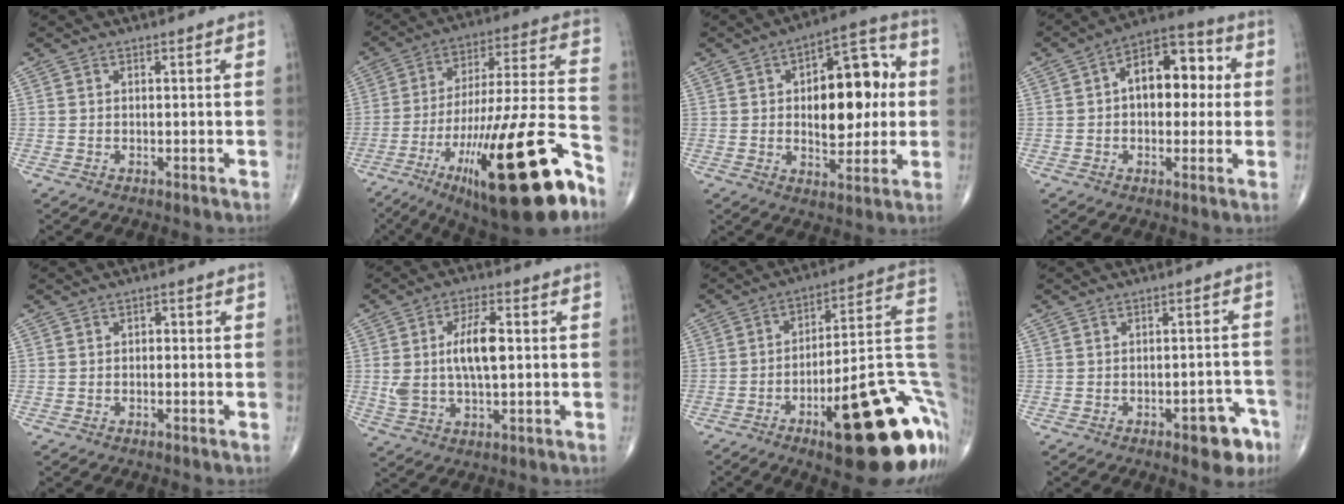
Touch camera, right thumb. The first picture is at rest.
{"total": 29.8, "force": [-15.6, 6.4, 24.6], "torque": [-0.368, 0.064, -0.243]}
{"total": 16.9, "force": [1.6, 8.9, 14.2], "torque": [-0.157, 0.016, 0.022]}
{"total": 13.0, "force": [1.6, 7.8, 10.3], "torque": [-0.112, 0.029, 0.011]}
{"total": 1.1, "force": [-0.1, 0.8, 0.7], "torque": [0.001, 0.003, -0.008]}
{"total": 10.2, "force": [1.1, 4.5, 9.1], "torque": [-0.172, 0.006, 0.022]}
{"total": 28.1, "force": [-9.5, 8.1, 25.2], "torque": [-0.261, 0.041, -0.124]}
{"total": 6.9, "force": [-3.8, 3.0, 4.9], "torque": [-0.035, 0.032, -0.042]}